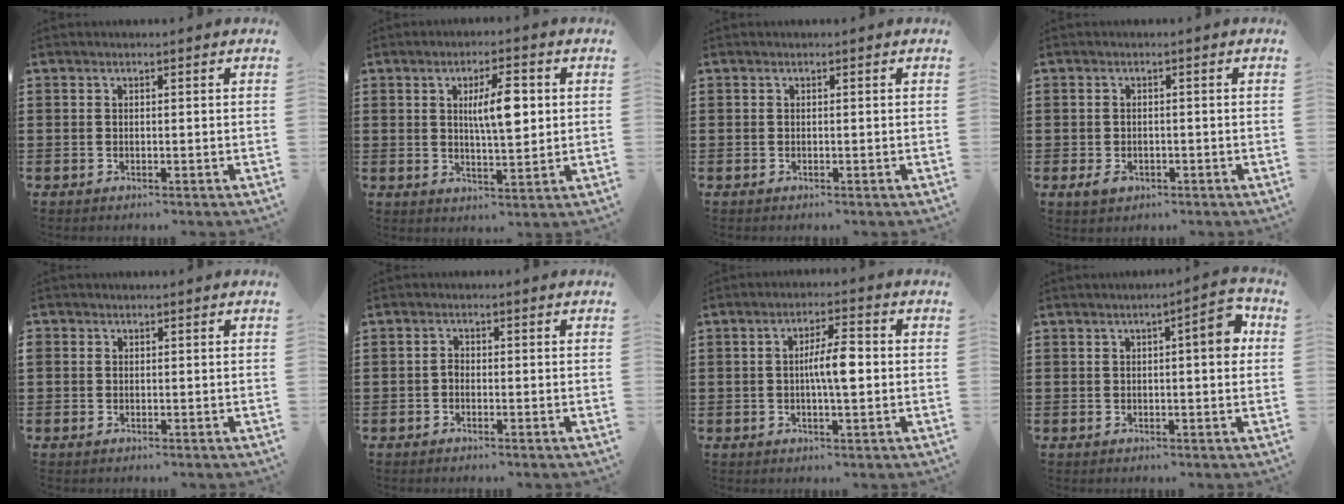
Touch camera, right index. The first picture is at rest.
{"total": 7.0, "force": [1.4, 2.1, 6.5], "torque": [-0.111, 0.001, 0.018]}
{"total": 0.0}
{"total": 1.9, "force": [-0.8, 1.3, 1.2], "torque": [-0.032, -0.001, -0.020]}
{"total": 0.8, "force": [0.0, 0.8, 0.1], "torque": [-0.003, 0.006, 0.000]}
{"total": 1.1, "force": [-0.6, 0.6, 0.7], "torque": [-0.015, -0.001, -0.011]}
{"total": 5.8, "force": [-0.1, 1.3, 5.7], "torque": [-0.100, 0.005, -0.006]}
{"total": 4.8, "force": [0.8, 1.0, 4.6], "torque": [-0.063, -0.003, 0.005]}